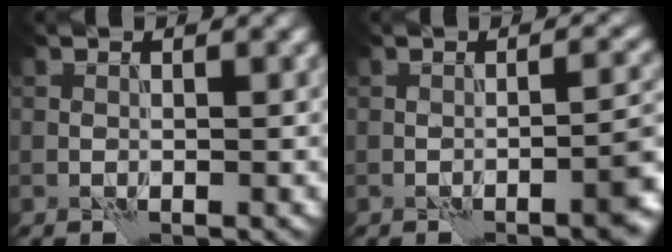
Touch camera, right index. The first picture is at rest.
{"total": 4.0, "force": [-2.0, 0.9, 3.3], "torque": [-0.038, 0.010, -0.030]}